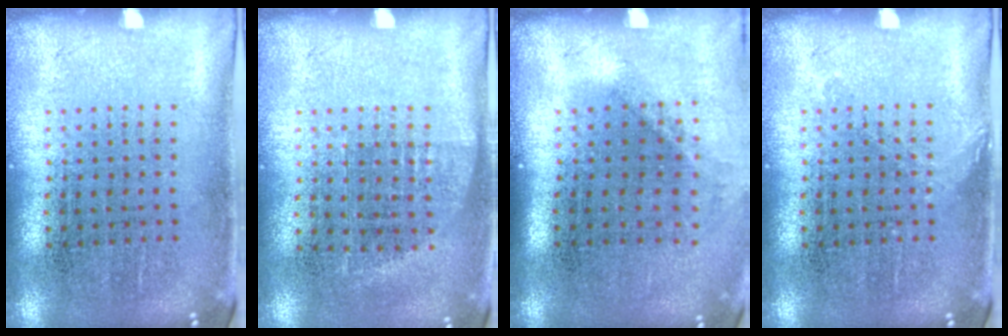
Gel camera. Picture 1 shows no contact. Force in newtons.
{"total": 0.6, "press": 0.6, "slide": 0.2}
{"total": 1.3, "press": 0.9, "slide": 0.9}
{"total": 0.6, "press": 0.6, "slide": 0.1}